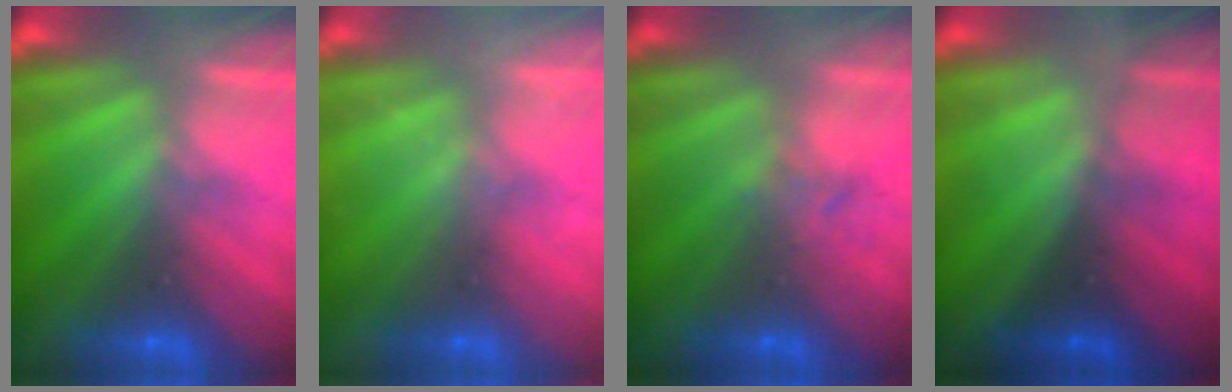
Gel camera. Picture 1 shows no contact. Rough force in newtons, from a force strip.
{"total": 2.2}
{"total": 1.7}
{"total": 1.4}